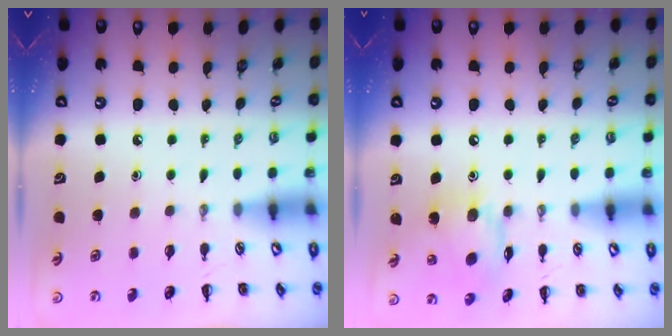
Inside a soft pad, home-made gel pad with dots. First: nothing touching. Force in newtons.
{"total": 12.5, "press": 12.4, "slide": 1.7}